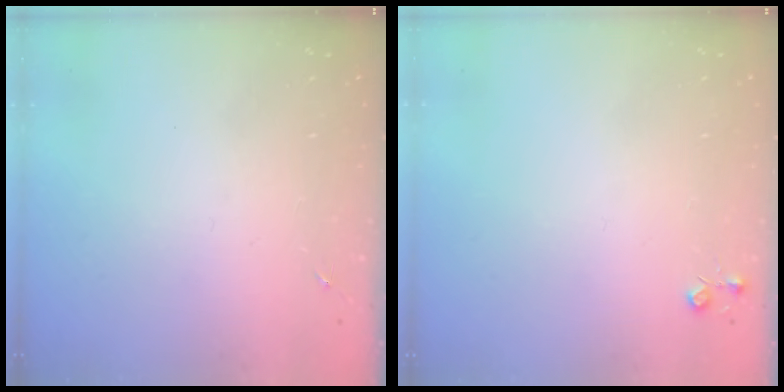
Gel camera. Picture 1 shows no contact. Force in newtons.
{"total": 3.7, "press": 3.7, "slide": 0.5}